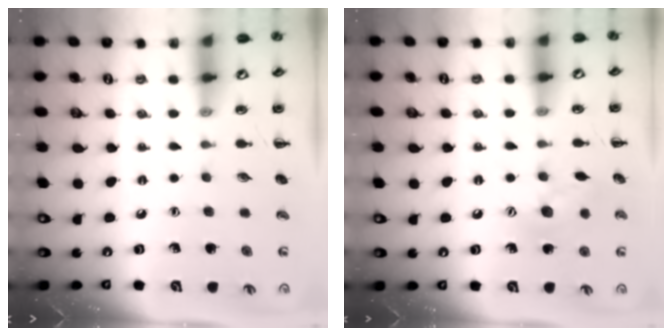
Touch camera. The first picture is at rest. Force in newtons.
{"total": 9.0, "press": 8.9, "slide": 0.8}